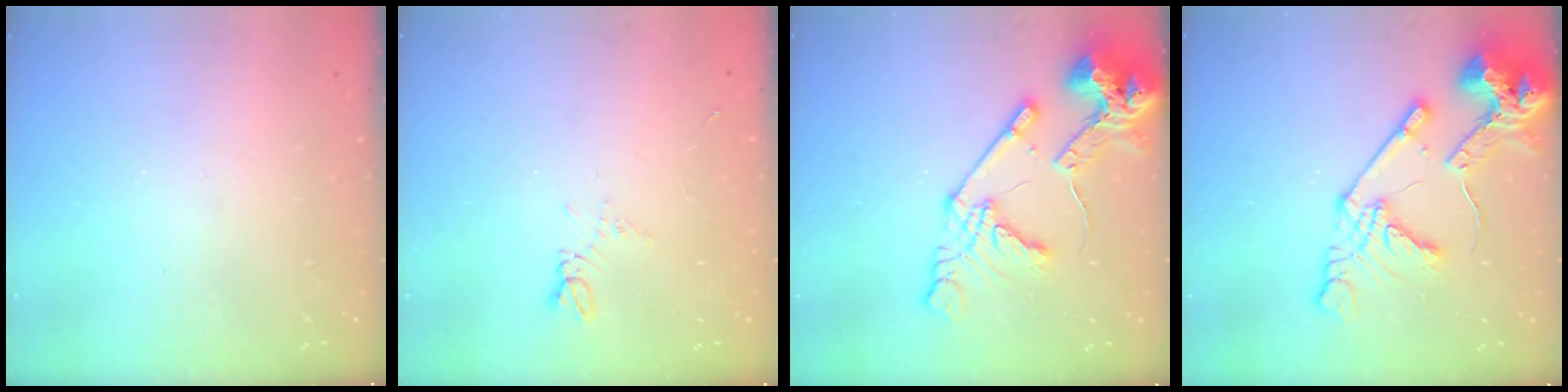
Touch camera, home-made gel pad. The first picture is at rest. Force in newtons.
{"total": 5.0, "press": 4.9, "slide": 0.7}
{"total": 17.0, "press": 16.9, "slide": 2.1}
{"total": 17.0, "press": 16.9, "slide": 2.1}